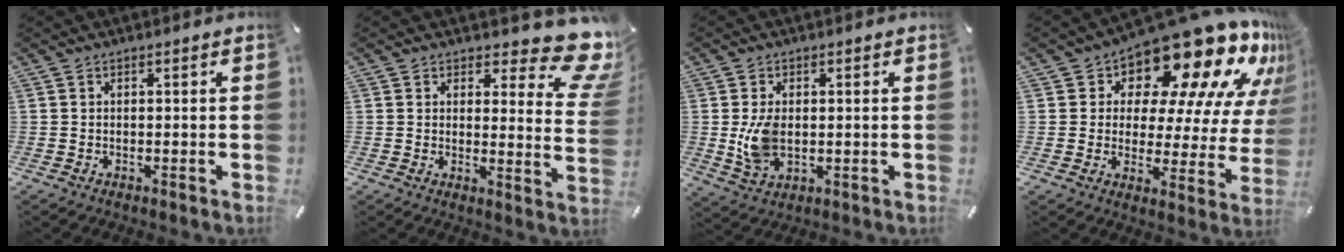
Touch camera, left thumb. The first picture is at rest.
{"total": 10.1, "force": [7.0, 4.3, 5.9], "torque": [-0.060, -0.061, 0.119]}
{"total": 7.6, "force": [0.1, 5.1, 5.6], "torque": [-0.111, -0.012, -0.003]}
{"total": 20.3, "force": [15.1, 8.5, 10.7], "torque": [-0.148, -0.129, 0.249]}